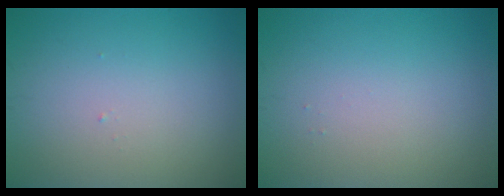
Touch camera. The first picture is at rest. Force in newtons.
{"total": 0.0}